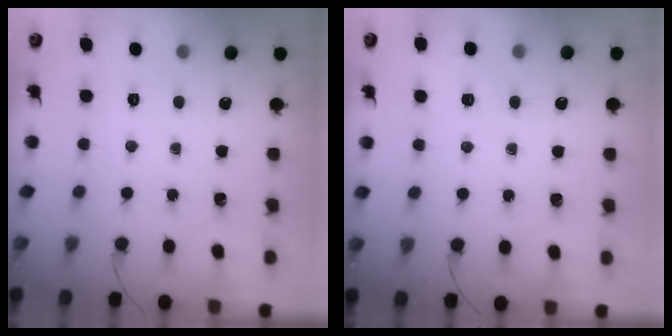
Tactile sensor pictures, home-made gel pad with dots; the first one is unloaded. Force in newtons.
{"total": 1.4, "press": 0.5, "slide": 1.3}